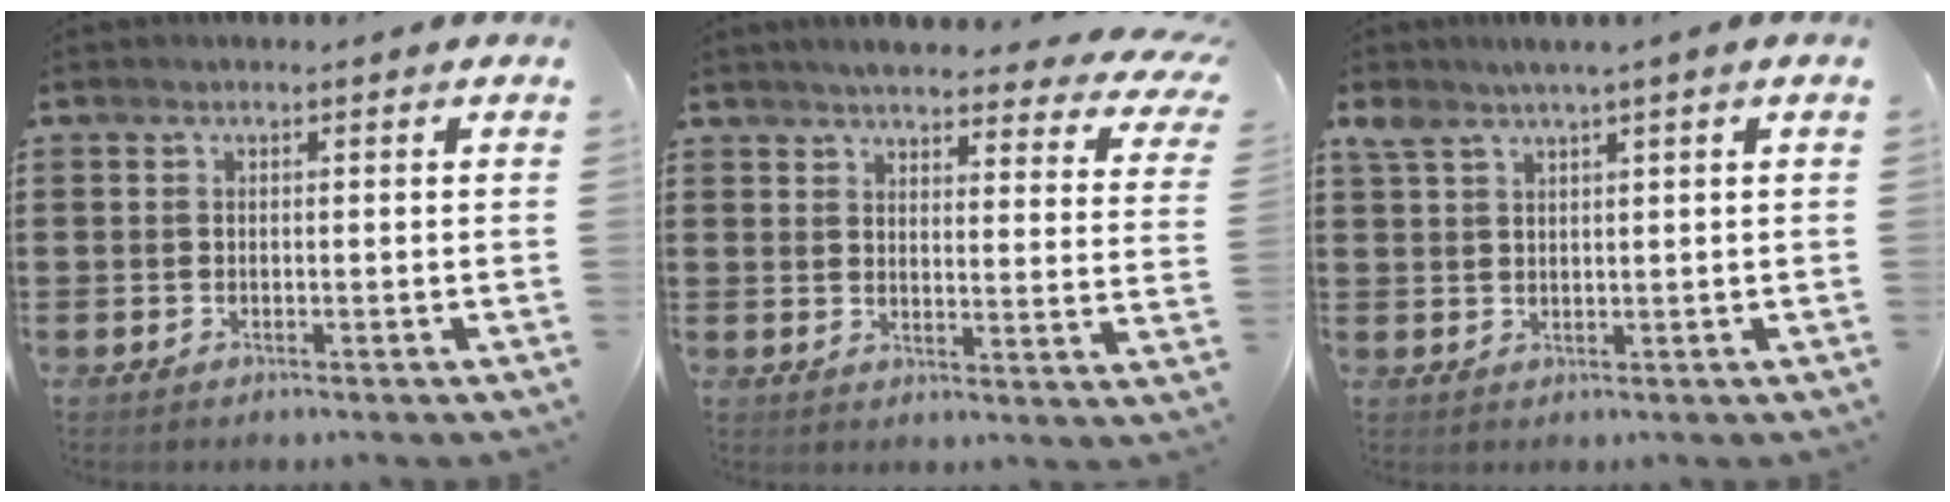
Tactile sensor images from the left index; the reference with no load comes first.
{"total": 4.7, "force": [4.3, 0.3, 2.1], "torque": [-0.051, -0.028, 0.071]}
{"total": 2.7, "force": [1.6, 0.3, 2.1], "torque": [-0.046, 0.000, 0.028]}